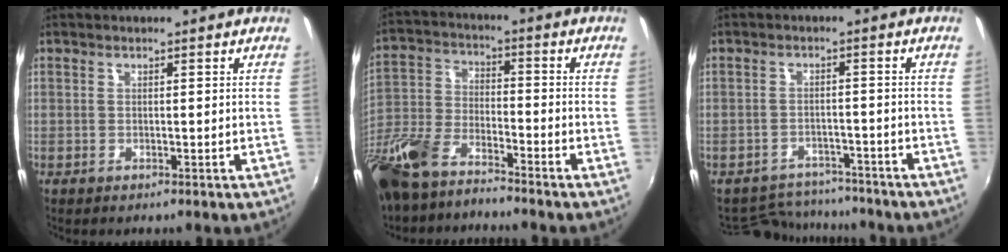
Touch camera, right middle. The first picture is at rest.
{"total": 15.3, "force": [-11.6, 5.5, 8.5], "torque": [-0.201, -0.017, -0.231]}
{"total": 9.7, "force": [-8.9, 3.5, 1.6], "torque": [-0.048, 0.015, -0.125]}